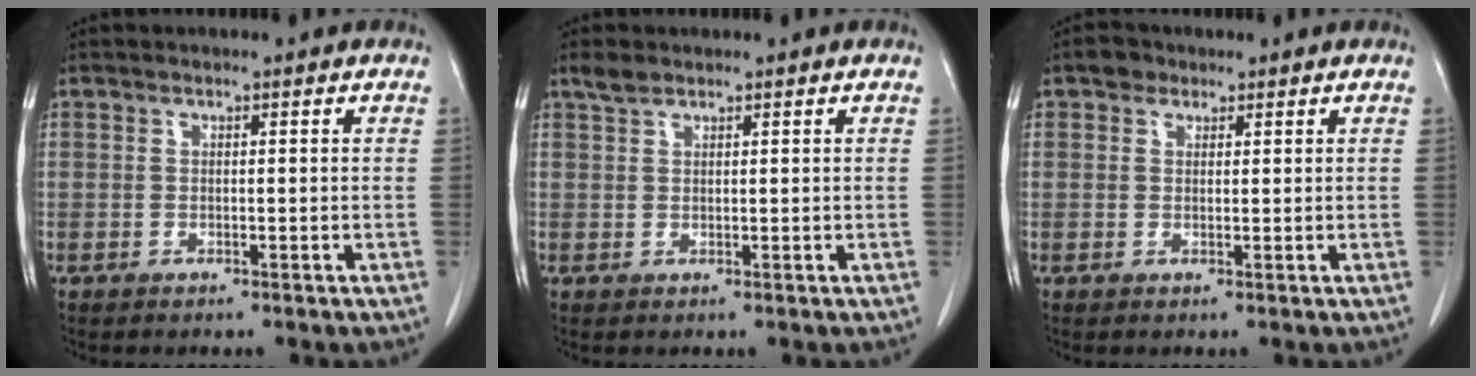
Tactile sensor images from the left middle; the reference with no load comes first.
{"total": 1.6, "force": [1.3, 0.5, 0.6], "torque": [-0.016, 0.007, 0.028]}
{"total": 1.9, "force": [1.1, 1.4, 0.5], "torque": [-0.008, 0.006, 0.015]}